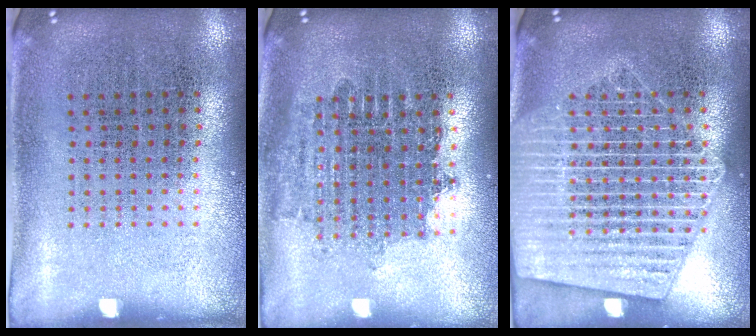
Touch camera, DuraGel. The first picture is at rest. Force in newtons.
{"total": 1.8, "press": 1.4, "slide": 1.1}
{"total": 3.9, "press": 3.8, "slide": 0.5}